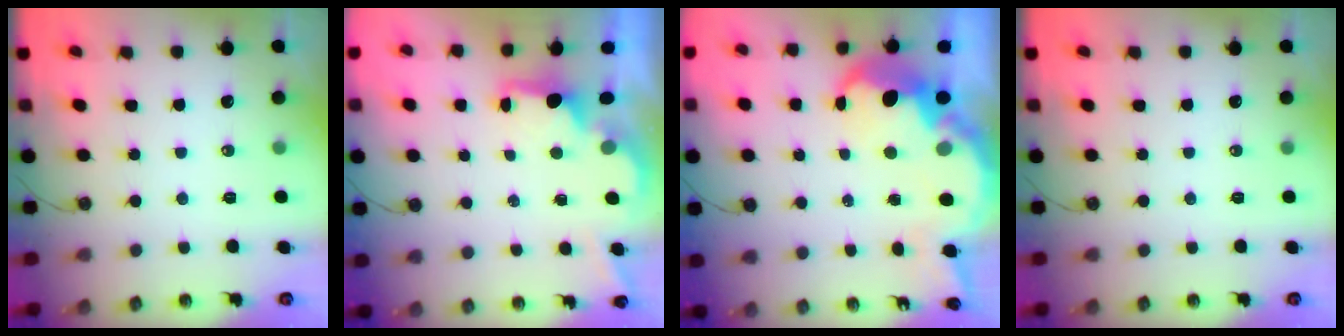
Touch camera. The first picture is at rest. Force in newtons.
{"total": 2.0, "press": 1.9, "slide": 0.7}
{"total": 12.3, "press": 12.2, "slide": 0.9}
{"total": 0.0}